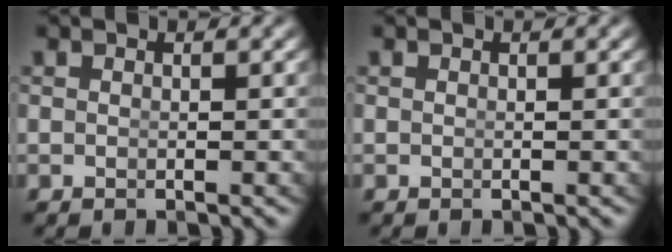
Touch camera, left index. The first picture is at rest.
{"total": 0.0}